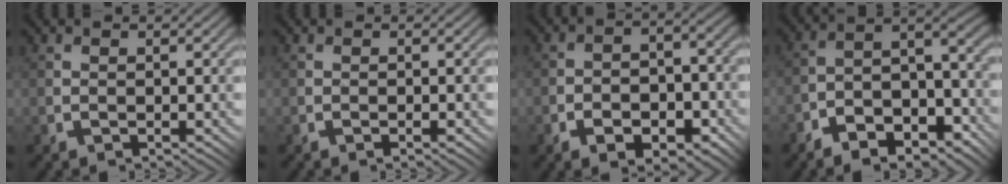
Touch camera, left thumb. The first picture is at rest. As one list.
[{"total": 1.1, "force": [-0.5, 0.3, 1.0], "torque": [-0.010, 0.003, -0.005]}, {"total": 6.7, "force": [-3.3, 3.5, 4.7], "torque": [-0.076, -0.008, -0.051]}, {"total": 9.7, "force": [-6.2, 4.2, 6.2], "torque": [-0.101, -0.006, -0.111]}]